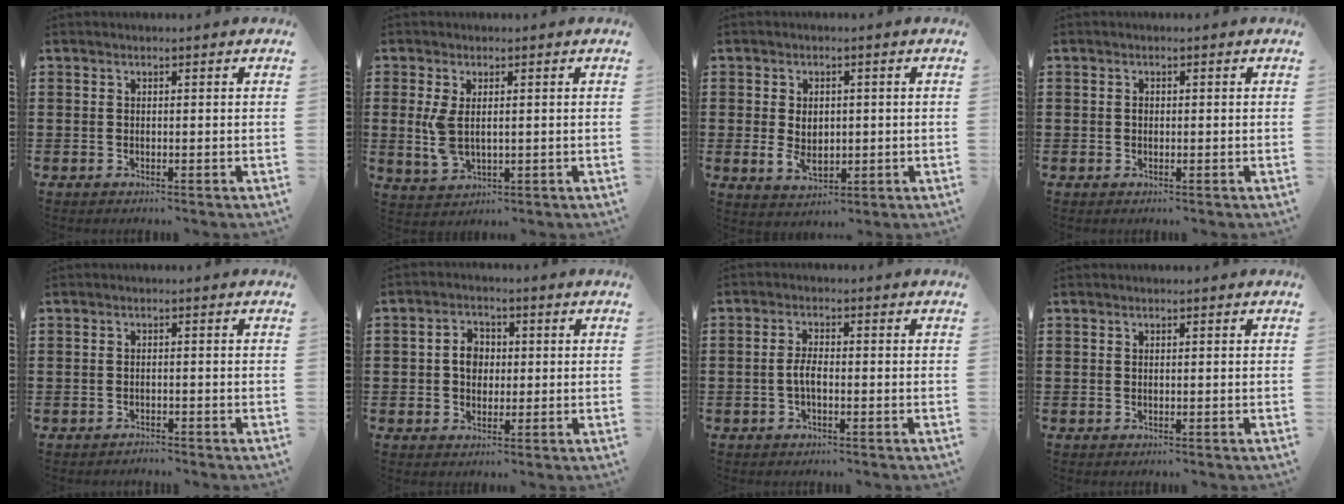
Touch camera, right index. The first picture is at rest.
{"total": 4.6, "force": [0.3, 2.4, 3.9], "torque": [-0.092, 0.002, 0.002]}
{"total": 4.1, "force": [-0.1, 2.9, 2.9], "torque": [-0.050, 0.007, -0.005]}
{"total": 0.5, "force": [-0.1, 0.4, 0.4], "torque": [-0.009, -0.001, -0.001]}
{"total": 1.1, "force": [-1.1, 0.0, 0.0], "torque": [-0.003, 0.003, -0.023]}
{"total": 4.1, "force": [0.0, 3.2, 2.6], "torque": [-0.060, 0.012, -0.003]}
{"total": 2.8, "force": [-0.8, 0.9, 2.6], "torque": [-0.062, -0.003, -0.019]}
{"total": 0.0}